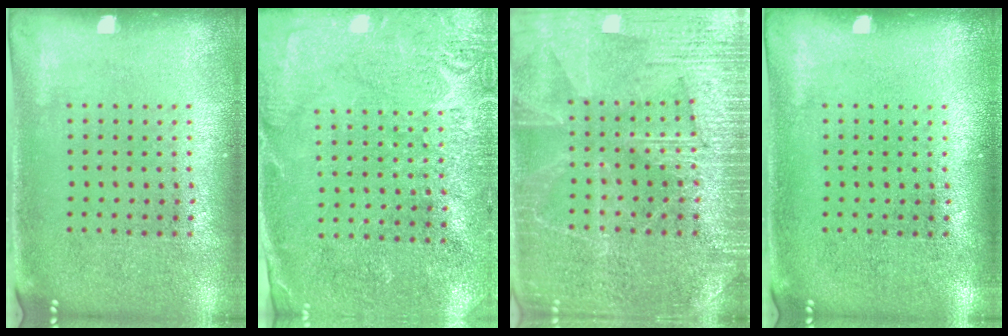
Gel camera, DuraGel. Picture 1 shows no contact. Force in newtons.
{"total": 2.7, "press": 2.7, "slide": 0.4}
{"total": 3.7, "press": 3.6, "slide": 0.4}
{"total": 0.0}